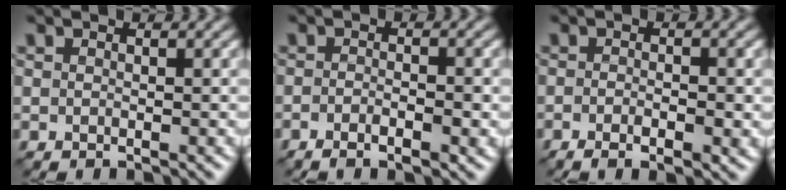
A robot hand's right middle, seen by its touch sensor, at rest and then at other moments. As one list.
[{"total": 2.2, "force": [-1.1, 0.5, 1.9], "torque": [-0.026, -0.002, -0.019]}, {"total": 2.5, "force": [-1.0, 0.6, 2.2], "torque": [-0.036, -0.005, -0.013]}]